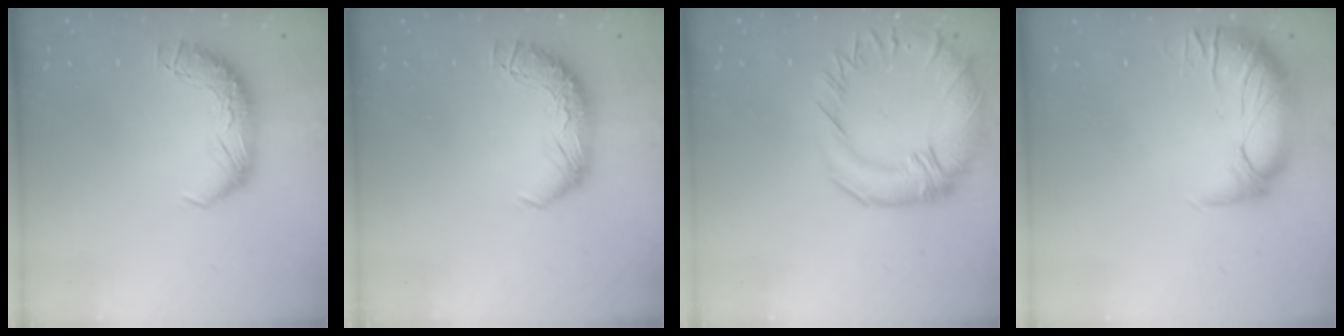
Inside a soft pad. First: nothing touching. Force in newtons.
{"total": 0.0}
{"total": 5.8, "press": 5.0, "slide": 2.9}
{"total": 3.2, "press": 1.8, "slide": 2.6}